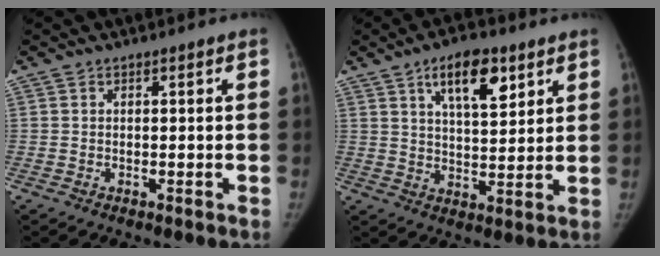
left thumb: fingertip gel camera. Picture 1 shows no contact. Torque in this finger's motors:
{"motor_torque": [0.29, -0.11, 0.89, -0.67, 0.26]}